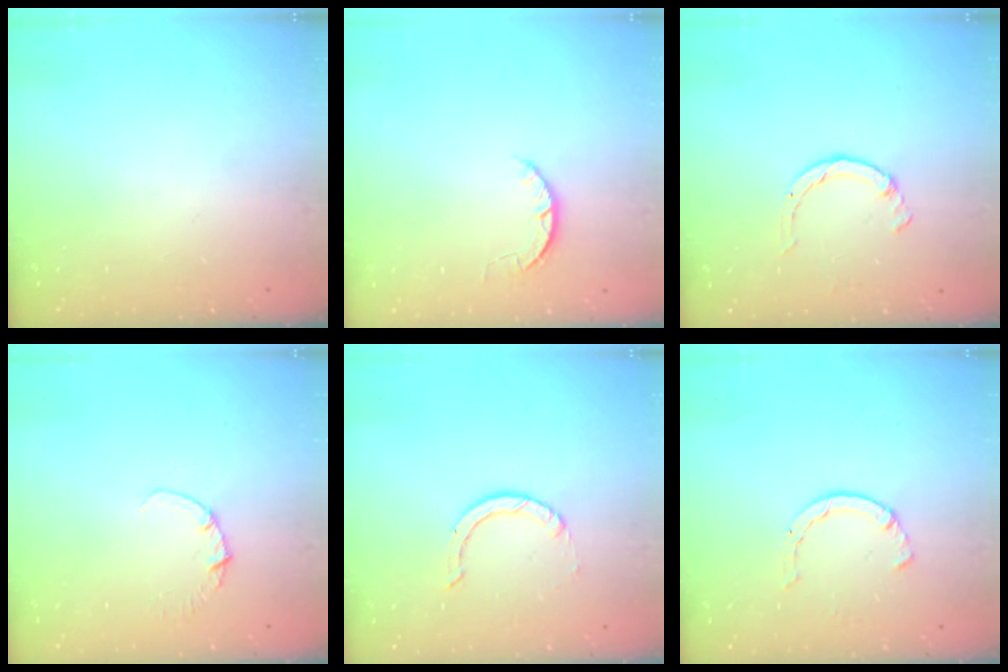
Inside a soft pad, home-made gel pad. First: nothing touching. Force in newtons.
{"total": 3.9, "press": 3.9, "slide": 0.6}
{"total": 2.6, "press": 2.6, "slide": 0.4}
{"total": 1.1, "press": 1.1, "slide": 0.1}
{"total": 0.8, "press": 0.8, "slide": 0.1}
{"total": 2.1, "press": 2.1, "slide": 0.5}